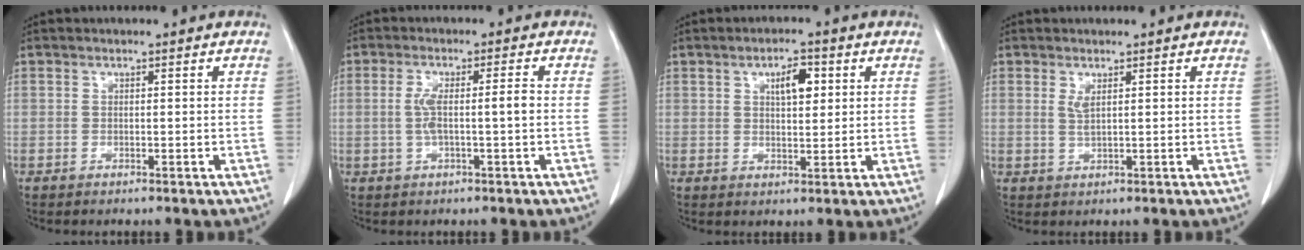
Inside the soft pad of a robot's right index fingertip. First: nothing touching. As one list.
[{"total": 4.7, "force": [-0.3, 0.4, 4.7], "torque": [-0.098, 0.011, -0.002]}, {"total": 4.5, "force": [1.7, 1.7, 3.9], "torque": [-0.062, 0.003, 0.027]}, {"total": 1.7, "force": [0.8, 0.2, 1.5], "torque": [-0.035, -0.006, 0.019]}]